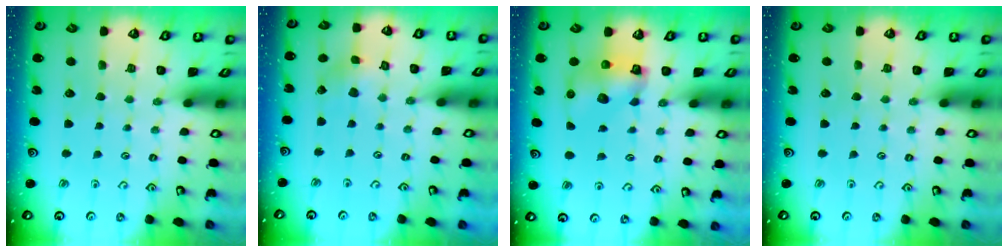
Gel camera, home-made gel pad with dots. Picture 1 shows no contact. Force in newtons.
{"total": 2.6, "press": 2.6, "slide": 0.2}
{"total": 7.9, "press": 7.9, "slide": 0.5}
{"total": 0.0}